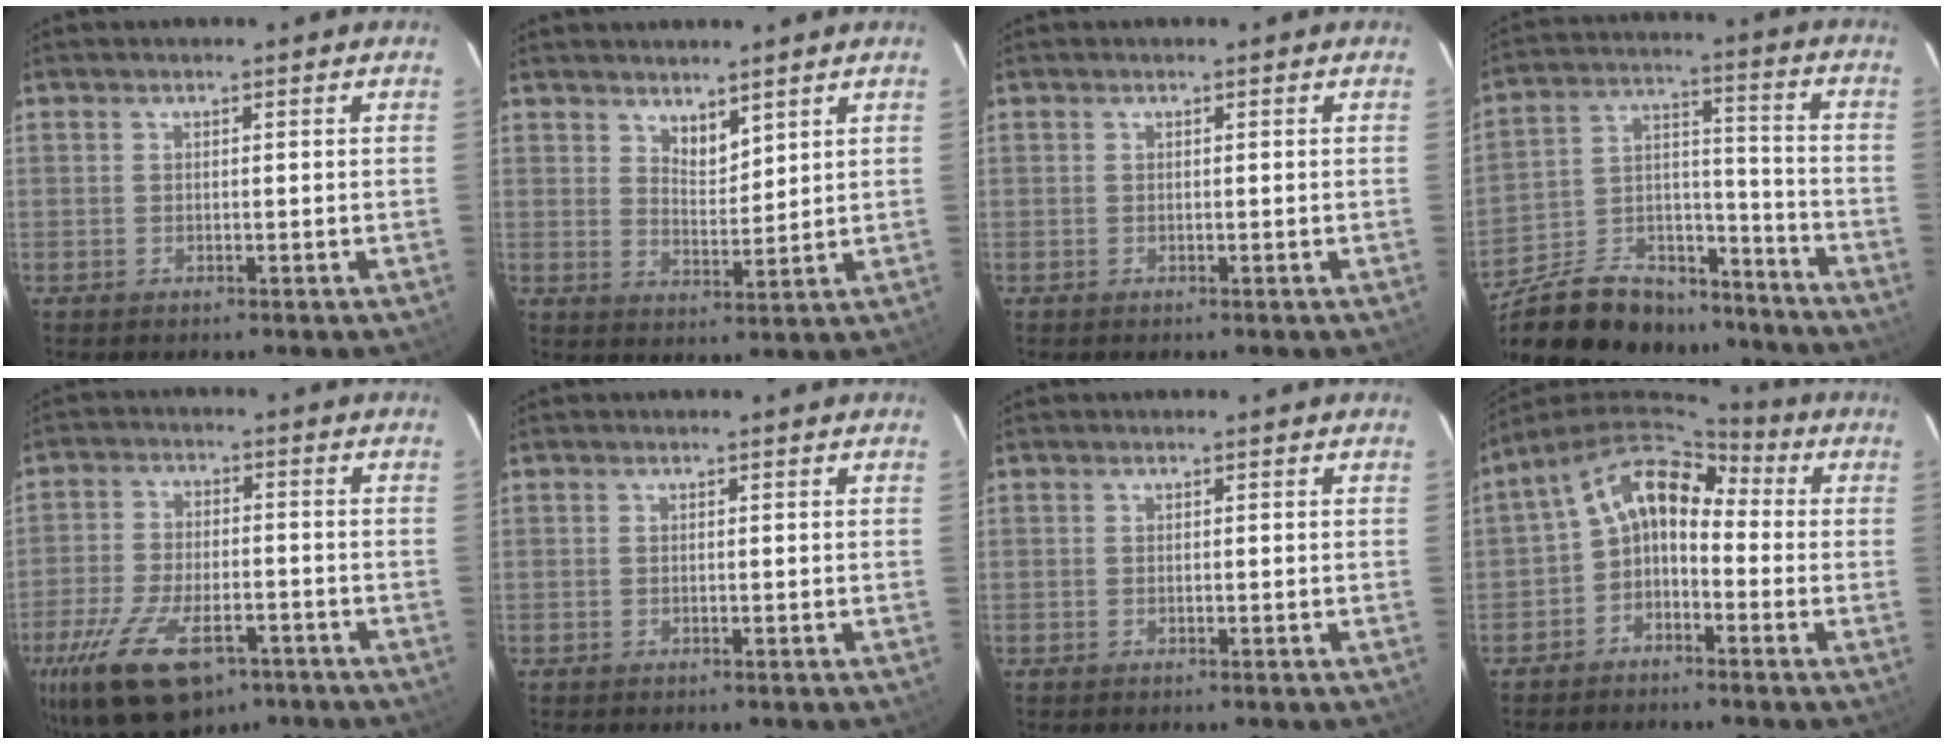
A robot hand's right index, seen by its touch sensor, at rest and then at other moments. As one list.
[{"total": 1.6, "force": [1.0, 0.6, 1.0], "torque": [-0.017, 0.001, 0.019]}, {"total": 0.0}, {"total": 26.6, "force": [-21.1, 11.8, 11.3], "torque": [-0.235, 0.034, -0.311]}, {"total": 17.7, "force": [-10.6, 8.2, 11.5], "torque": [-0.246, -0.036, -0.176]}, {"total": 0.0}, {"total": 0.0}, {"total": 8.3, "force": [-1.3, 5.8, 5.8], "torque": [-0.117, 0.030, -0.038]}]